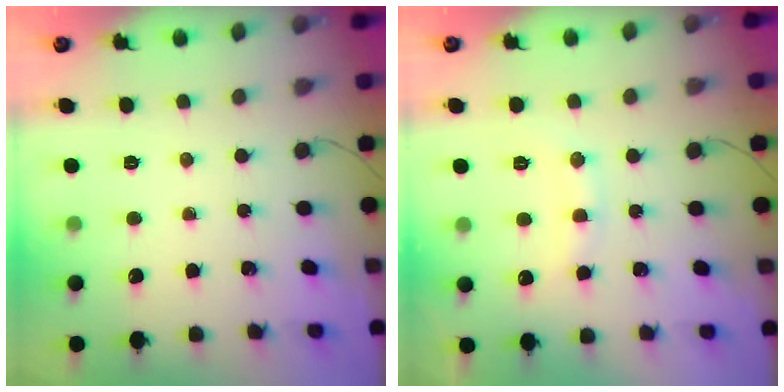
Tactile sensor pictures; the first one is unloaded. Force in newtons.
{"total": 10.1, "press": 10.0, "slide": 1.0}